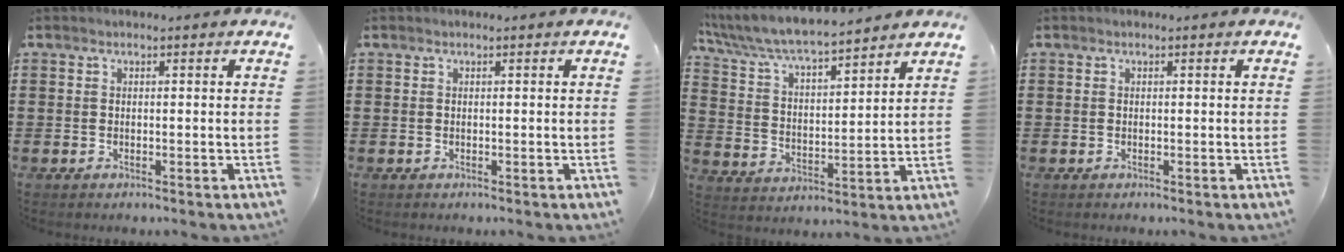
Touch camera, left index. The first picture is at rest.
{"total": 0.0}
{"total": 6.6, "force": [6.2, 0.5, 2.3], "torque": [-0.072, -0.038, 0.103]}
{"total": 0.0}